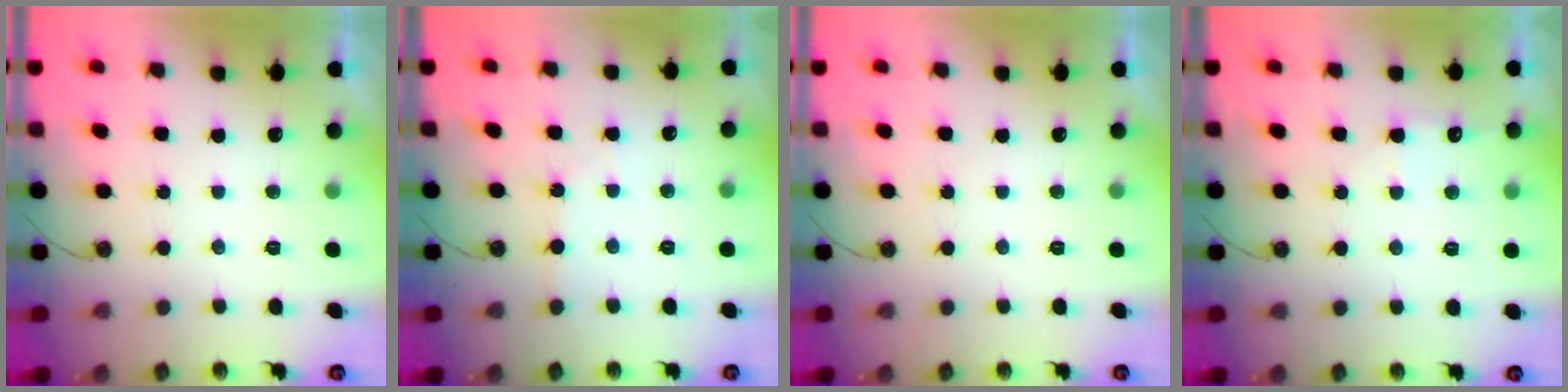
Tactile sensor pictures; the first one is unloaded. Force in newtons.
{"total": 2.6, "press": 2.6, "slide": 0.3}
{"total": 0.0}
{"total": 5.4, "press": 5.4, "slide": 0.6}